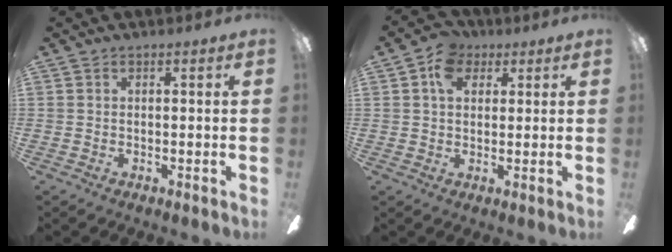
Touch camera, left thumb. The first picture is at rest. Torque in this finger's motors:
{"motor_torque": [0.01, 0.10, -0.02, -0.10, -0.06]}